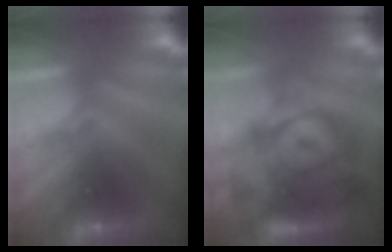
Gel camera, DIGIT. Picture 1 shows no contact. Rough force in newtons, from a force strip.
{"total": 7.8}